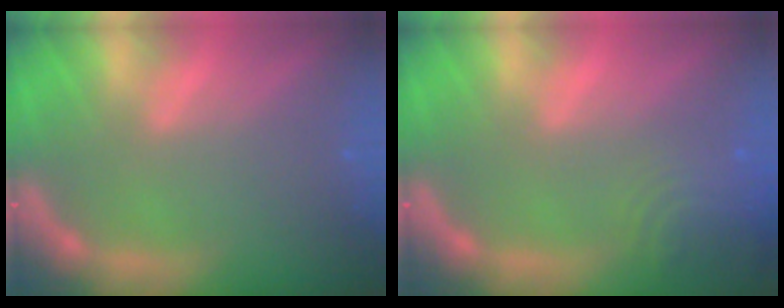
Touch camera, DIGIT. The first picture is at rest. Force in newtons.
{"total": 5.0}